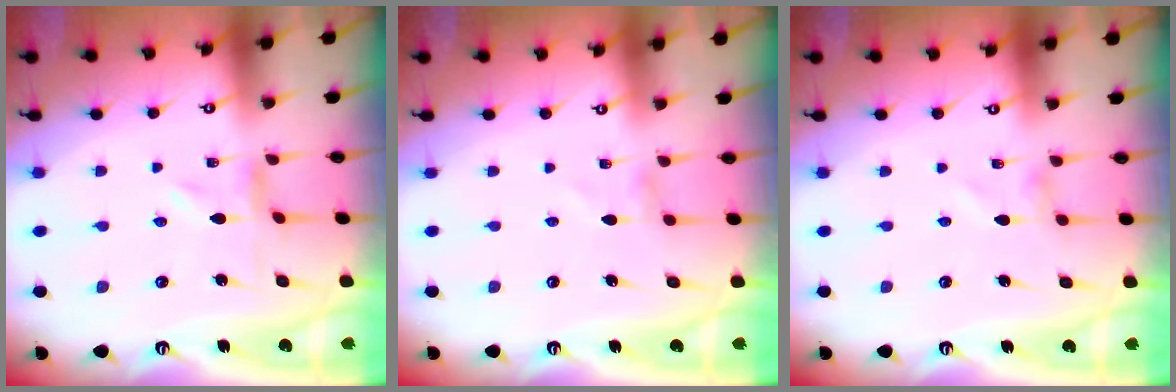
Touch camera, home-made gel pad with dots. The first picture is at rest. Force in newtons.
{"total": 0.6, "press": 0.6, "slide": 0.1}
{"total": 1.2, "press": 1.1, "slide": 0.1}